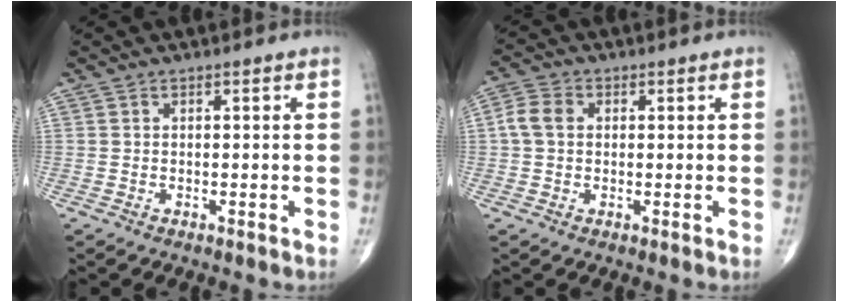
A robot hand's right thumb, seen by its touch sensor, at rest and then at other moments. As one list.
[{"total": 4.5, "force": [0.5, 3.4, 2.9], "torque": [-0.060, 0.013, 0.005]}]